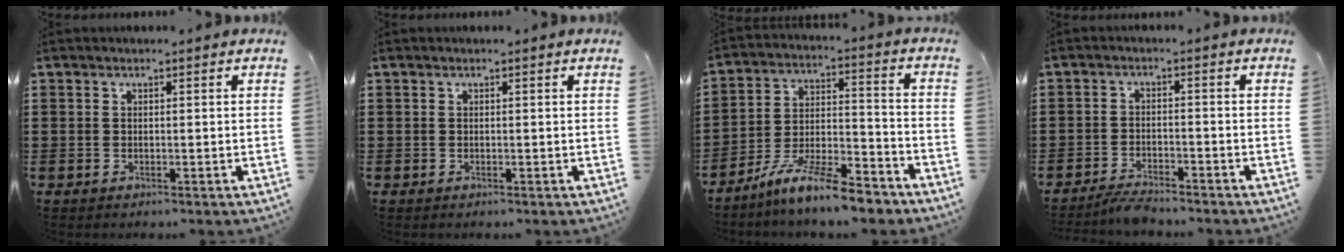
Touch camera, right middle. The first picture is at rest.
{"total": 0.0}
{"total": 10.1, "force": [-8.7, 0.9, 5.1], "torque": [-0.093, 0.018, -0.167]}
{"total": 2.9, "force": [-2.8, 0.1, 0.6], "torque": [-0.014, 0.002, -0.057]}